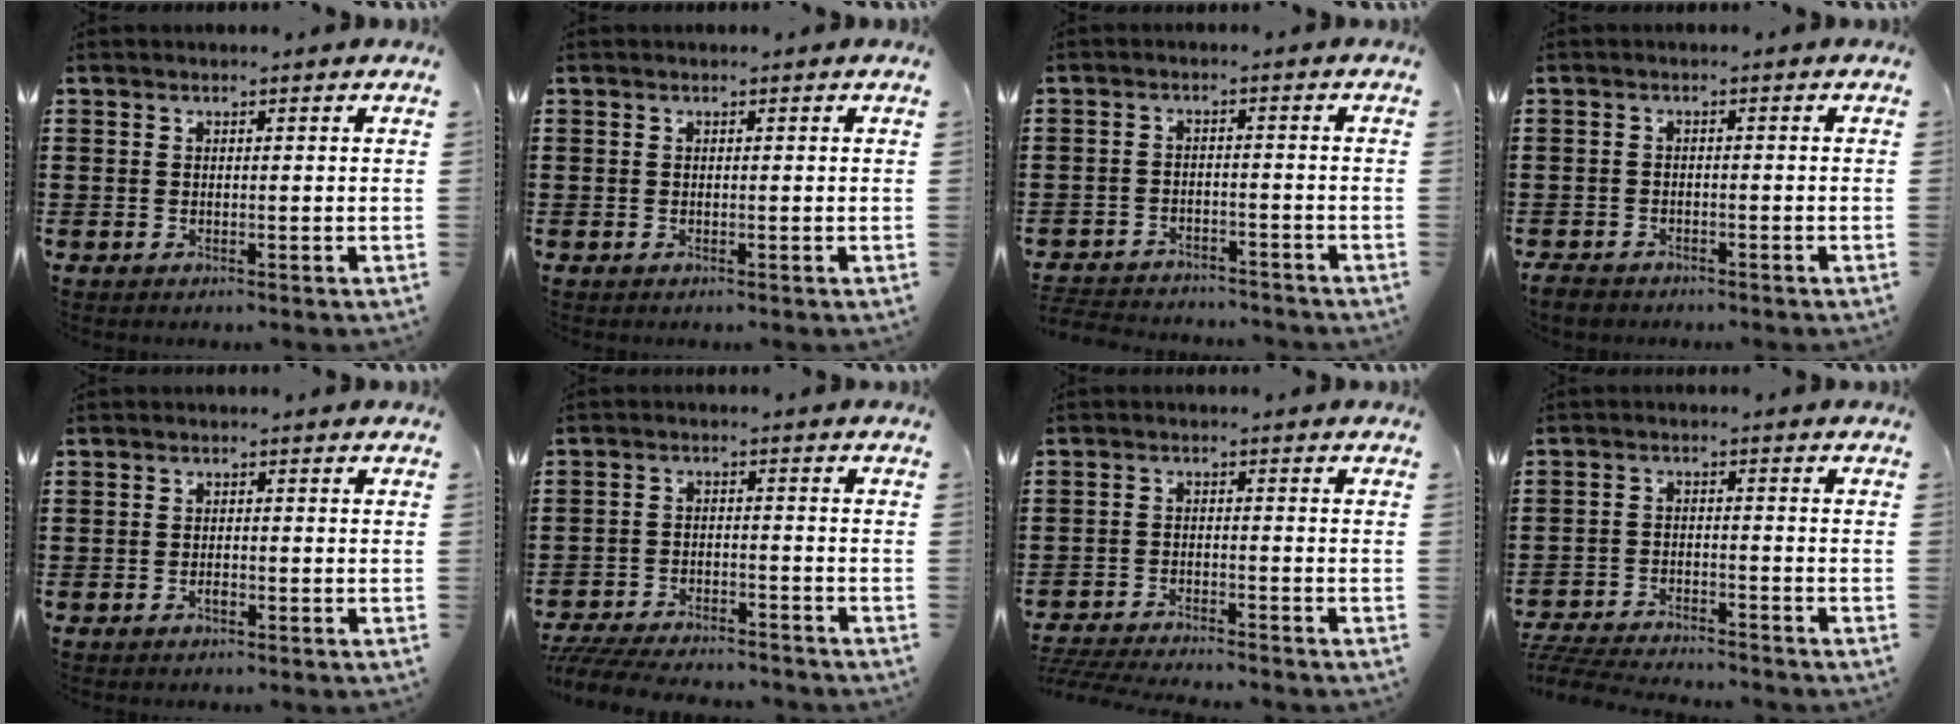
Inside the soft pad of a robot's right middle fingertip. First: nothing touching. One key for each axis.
{"total": 0.0}
{"total": 3.4, "fx": -3.3, "fy": 0.6, "fz": 0.0, "tx": -0.005, "ty": 0.001, "tz": -0.072}
{"total": 2.1, "fx": -1.9, "fy": 0.8, "fz": 0.4, "tx": -0.018, "ty": 0.001, "tz": -0.043}
{"total": 1.0, "fx": -0.7, "fy": 0.5, "fz": 0.5, "tx": -0.012, "ty": 0.000, "tz": -0.014}
{"total": 5.7, "fx": -5.6, "fy": 0.7, "fz": 1.1, "tx": -0.026, "ty": 0.005, "tz": -0.111}
{"total": 3.7, "fx": -3.7, "fy": 0.1, "fz": 0.4, "tx": -0.017, "ty": -0.002, "tz": -0.080}
{"total": 5.0, "fx": -4.9, "fy": 0.5, "fz": 0.7, "tx": -0.023, "ty": 0.002, "tz": -0.103}